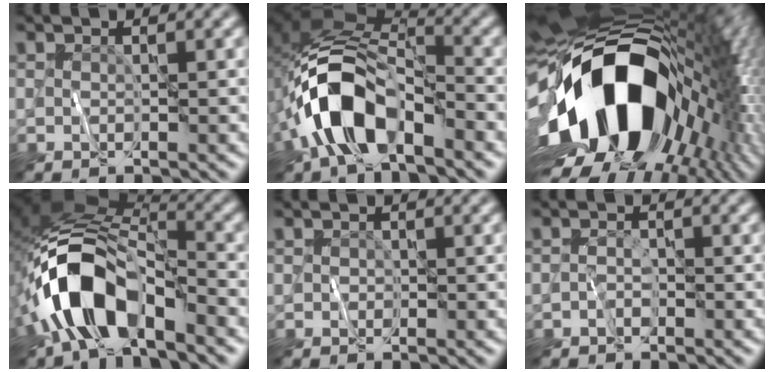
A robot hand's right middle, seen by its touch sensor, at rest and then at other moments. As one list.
[{"total": 9.5, "force": [-3.9, 5.1, 7.0], "torque": [-0.138, 0.003, -0.075]}, {"total": 19.0, "force": [-1.8, 11.4, 15.1], "torque": [-0.273, -0.018, -0.031]}, {"total": 10.5, "force": [-4.9, 5.4, 7.6], "torque": [-0.149, -0.001, -0.093]}, {"total": 0.0}, {"total": 0.8, "force": [-0.4, 0.5, 0.4], "torque": [-0.006, 0.004, -0.011]}]